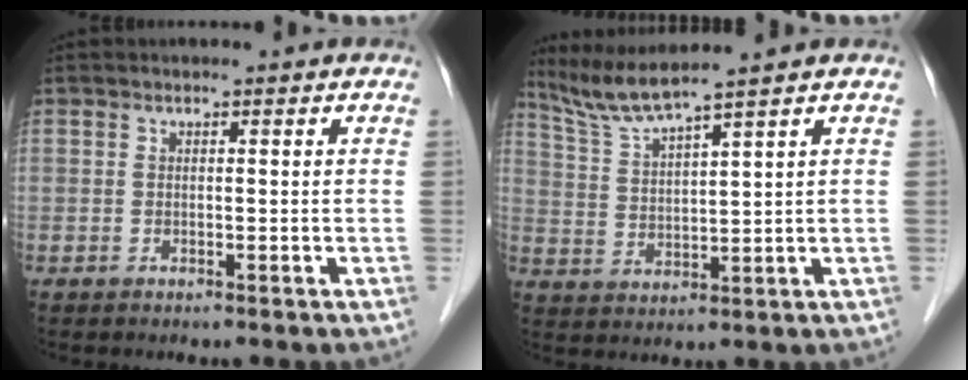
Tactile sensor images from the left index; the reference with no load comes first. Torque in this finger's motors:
{"motor_torque": [-0.47, -0.59, -0.32, -0.01]}